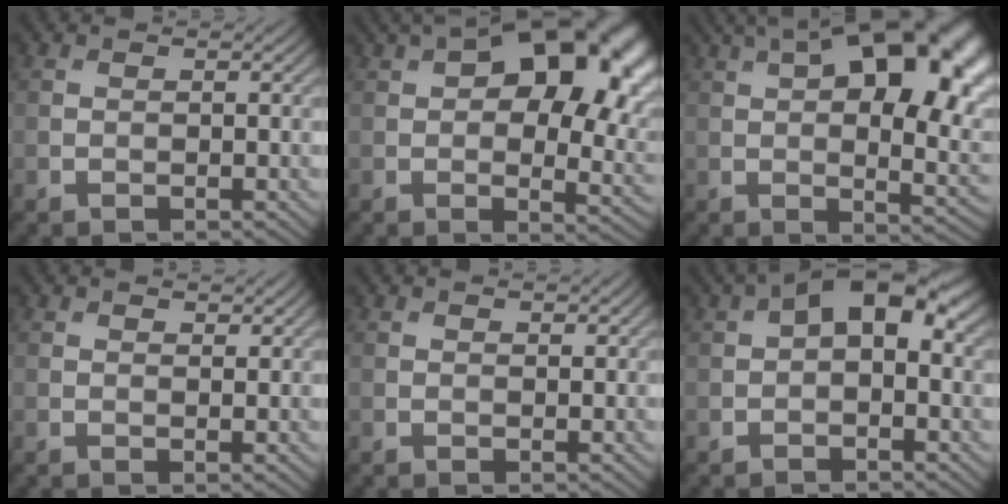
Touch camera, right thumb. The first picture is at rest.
{"total": 18.5, "force": [6.1, 10.5, 14.0], "torque": [-0.180, 0.017, 0.096]}
{"total": 21.7, "force": [7.7, 10.7, 17.3], "torque": [-0.252, 0.051, 0.123]}
{"total": 1.4, "force": [1.2, 0.5, 0.7], "torque": [-0.013, -0.003, 0.024]}
{"total": 0.8, "force": [0.7, 0.2, 0.3], "torque": [-0.010, -0.002, 0.013]}
{"total": 7.9, "force": [1.8, 4.1, 6.5], "torque": [-0.100, 0.017, 0.021]}